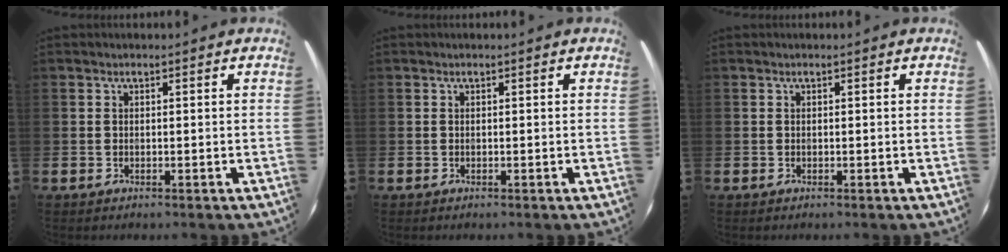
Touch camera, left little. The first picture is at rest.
{"total": 0.0}
{"total": 0.0}